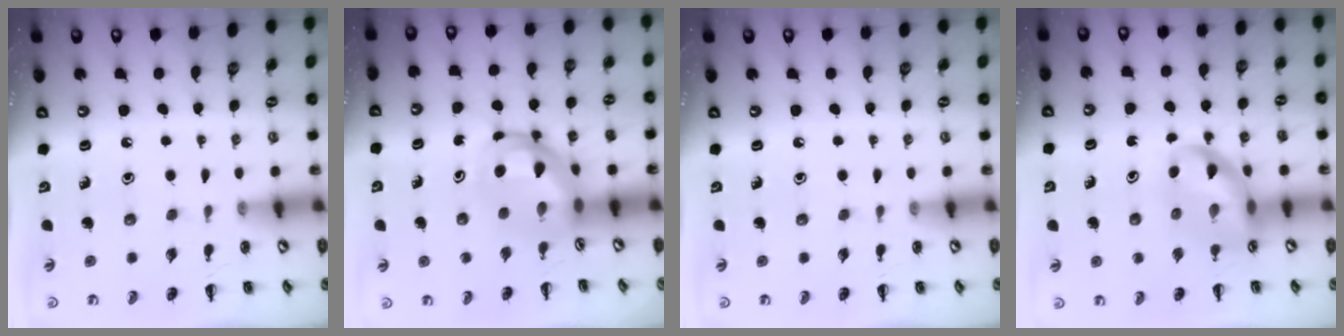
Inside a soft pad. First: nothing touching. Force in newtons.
{"total": 5.6, "press": 5.4, "slide": 1.5}
{"total": 0.0}
{"total": 11.1, "press": 10.7, "slide": 2.9}